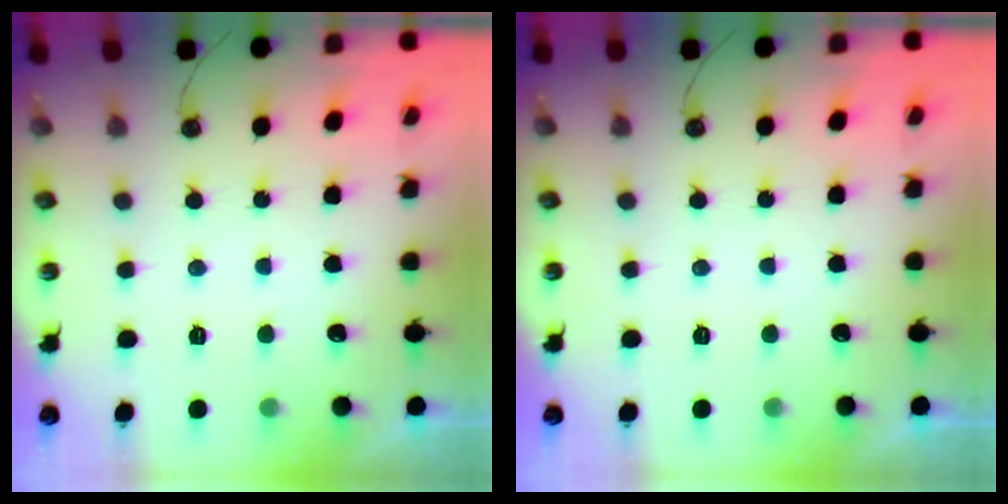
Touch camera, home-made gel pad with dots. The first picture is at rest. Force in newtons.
{"total": 0.0}